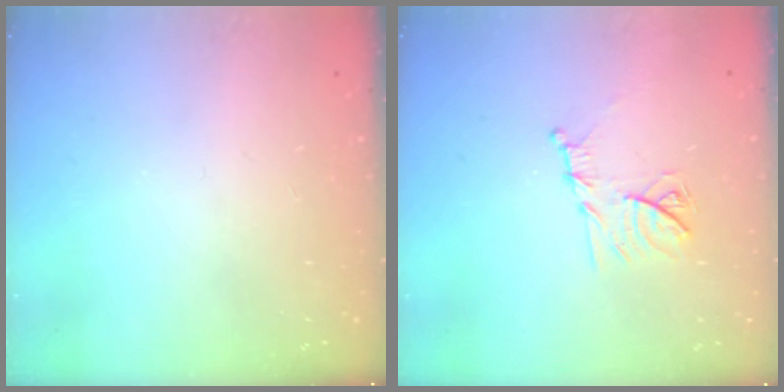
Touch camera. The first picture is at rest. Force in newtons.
{"total": 11.2, "press": 11.2, "slide": 0.5}